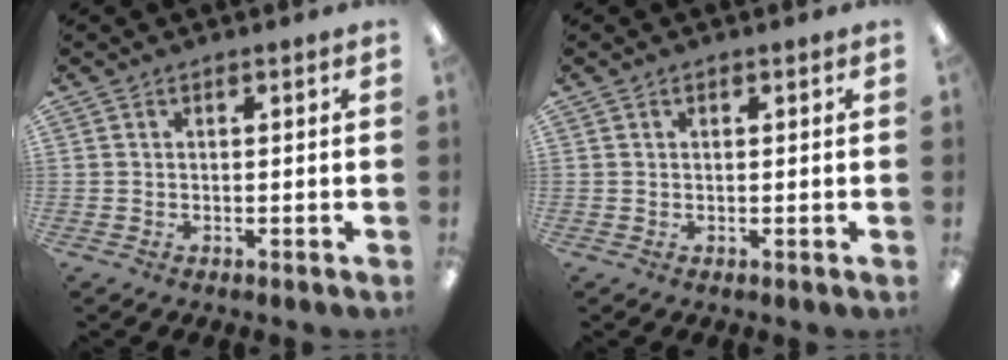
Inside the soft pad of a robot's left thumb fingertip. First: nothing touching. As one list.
[{"total": 0.6, "force": [0.4, 0.4, 0.3], "torque": [-0.005, 0.004, 0.006]}]